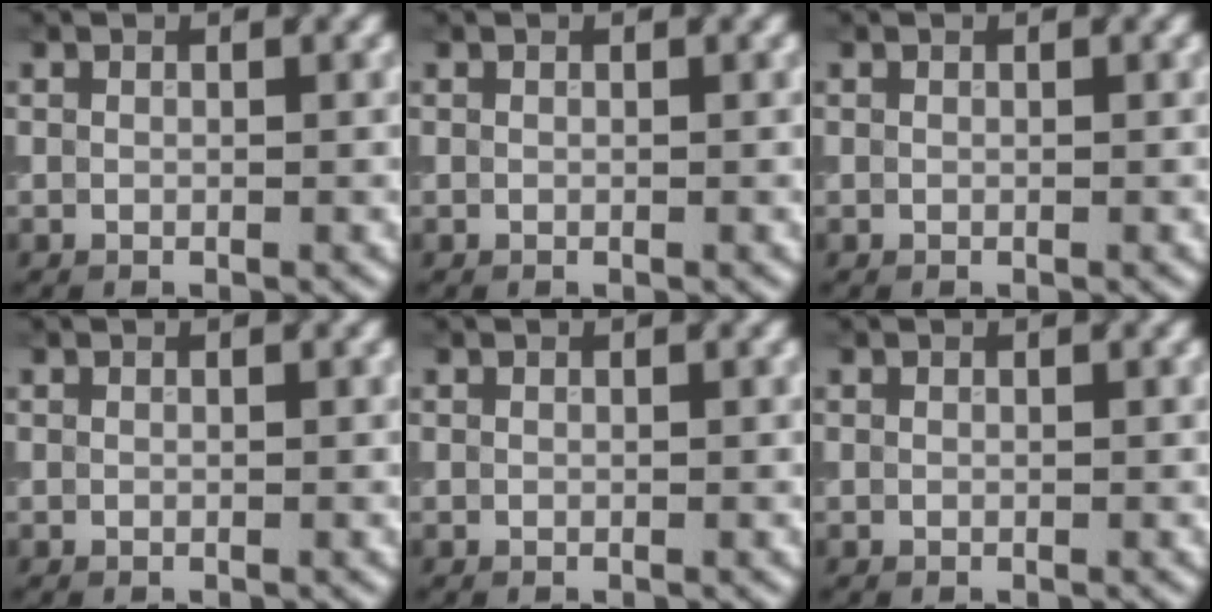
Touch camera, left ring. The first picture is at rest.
{"total": 0.0}
{"total": 0.0}
{"total": 0.0}
{"total": 0.0}
{"total": 0.0}